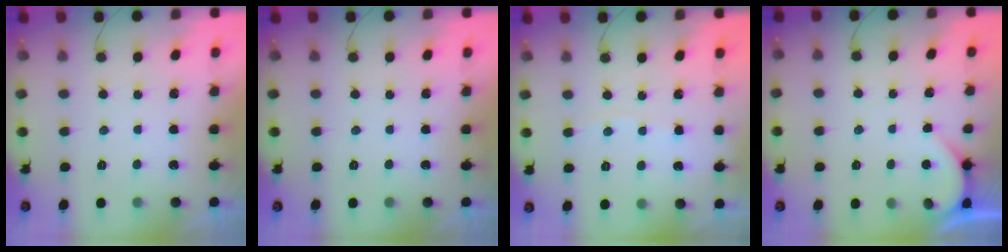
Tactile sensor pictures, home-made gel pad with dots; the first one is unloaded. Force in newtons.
{"total": 0.0}
{"total": 1.5, "press": 1.5, "slide": 0.2}
{"total": 0.7, "press": 0.7, "slide": 0.1}